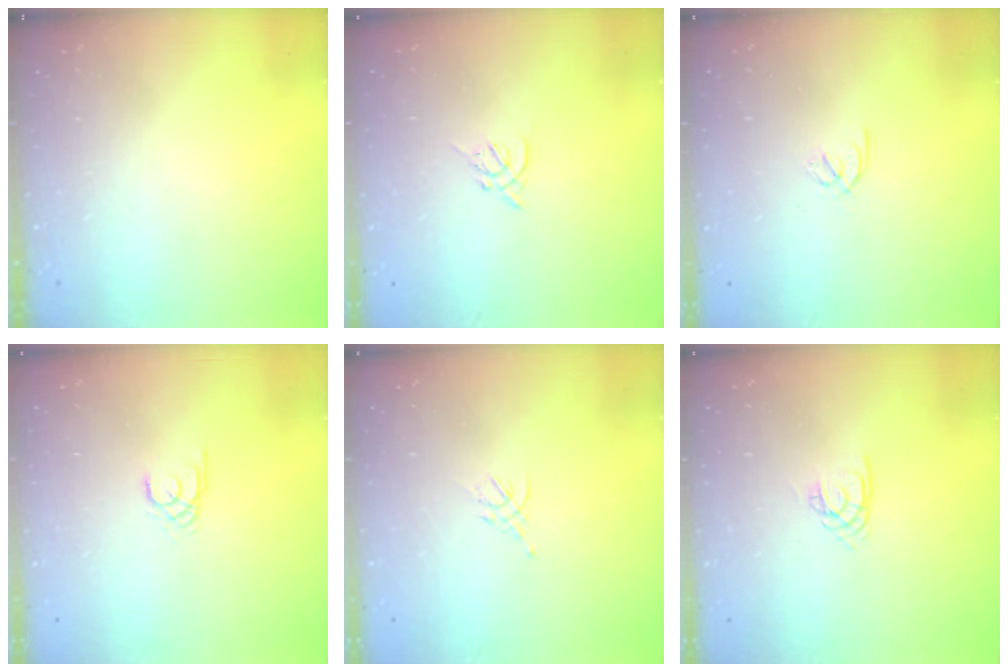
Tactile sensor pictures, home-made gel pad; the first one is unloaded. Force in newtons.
{"total": 2.7, "press": 2.6, "slide": 0.7}
{"total": 1.9, "press": 1.9, "slide": 0.3}
{"total": 1.6, "press": 1.6, "slide": 0.2}
{"total": 1.5, "press": 1.4, "slide": 0.6}
{"total": 1.9, "press": 1.8, "slide": 0.3}